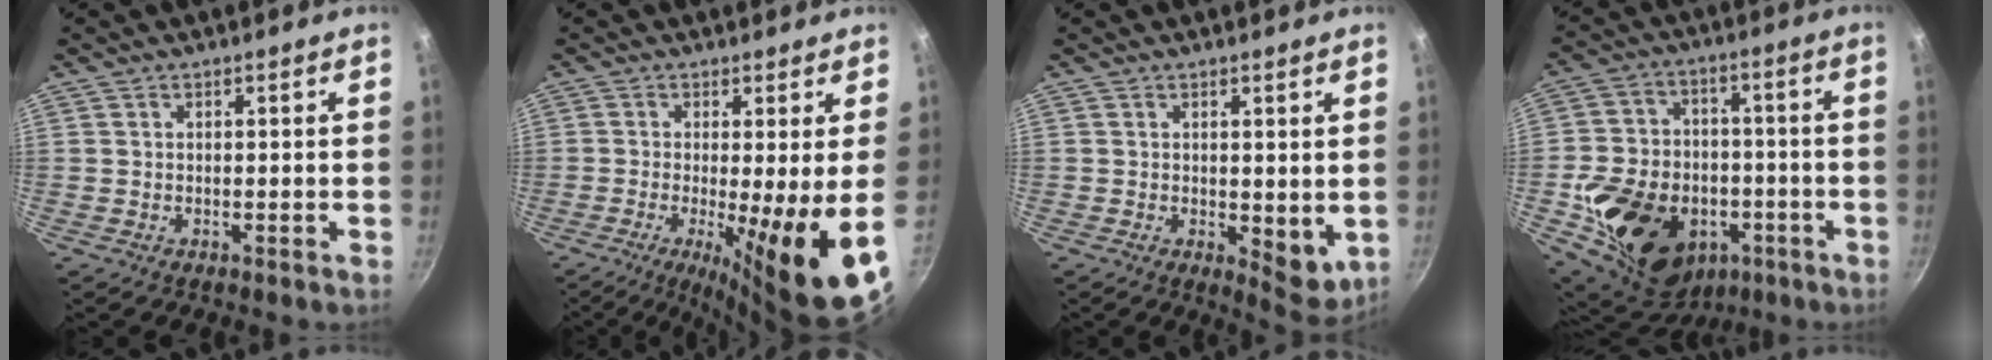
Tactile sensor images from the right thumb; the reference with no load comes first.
{"total": 12.4, "force": [-2.6, 1.1, 12.1], "torque": [-0.186, -0.019, -0.032]}
{"total": 5.8, "force": [0.3, 2.9, 5.0], "torque": [-0.053, -0.014, 0.012]}
{"total": 22.8, "force": [-6.6, 17.3, 13.3], "torque": [-0.214, 0.049, -0.086]}